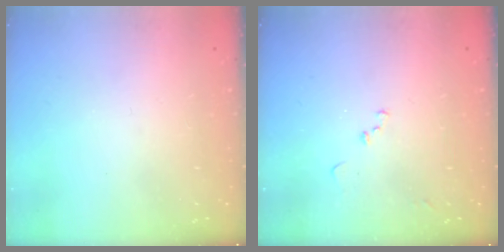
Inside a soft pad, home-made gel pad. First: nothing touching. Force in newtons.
{"total": 8.6, "press": 8.6, "slide": 0.9}